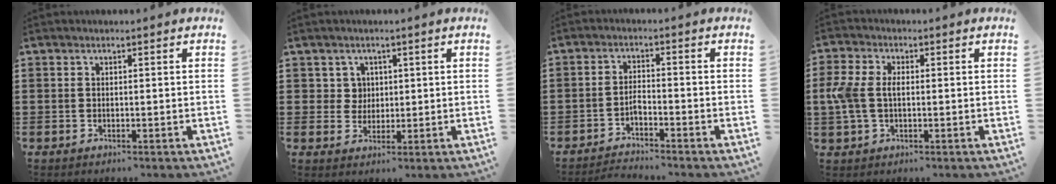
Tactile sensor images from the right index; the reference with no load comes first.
{"total": 2.8, "force": [1.0, 2.6, 0.6], "torque": [-0.026, 0.010, 0.017]}
{"total": 2.4, "force": [-2.1, 0.3, 1.0], "torque": [-0.023, 0.004, -0.046]}
{"total": 4.8, "force": [-0.1, 3.0, 3.7], "torque": [-0.103, 0.000, -0.010]}